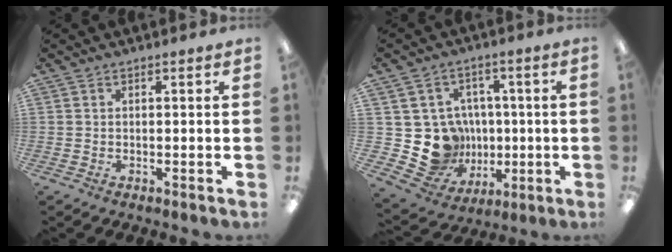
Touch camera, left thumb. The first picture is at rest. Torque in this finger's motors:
{"motor_torque": [0.03, 0.12, 0.00, -0.08, 0.01]}